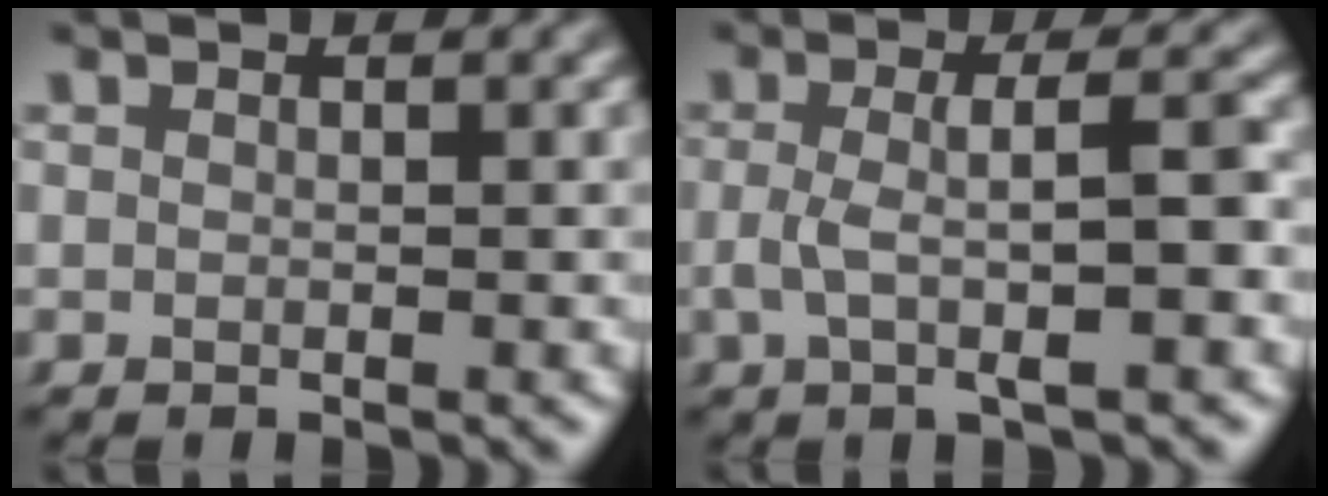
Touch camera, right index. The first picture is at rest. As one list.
[{"total": 4.3, "force": [-0.8, 1.2, 4.1], "torque": [-0.073, 0.005, -0.015]}]